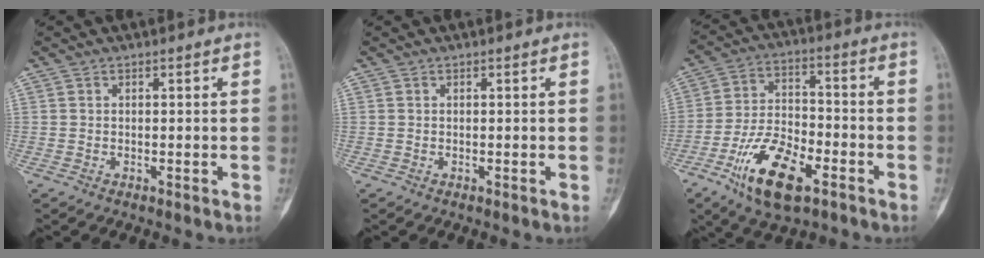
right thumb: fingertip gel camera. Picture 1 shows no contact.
{"total": 0.0}
{"total": 15.0, "force": [-7.5, 6.7, 11.0], "torque": [-0.196, 0.030, -0.133]}